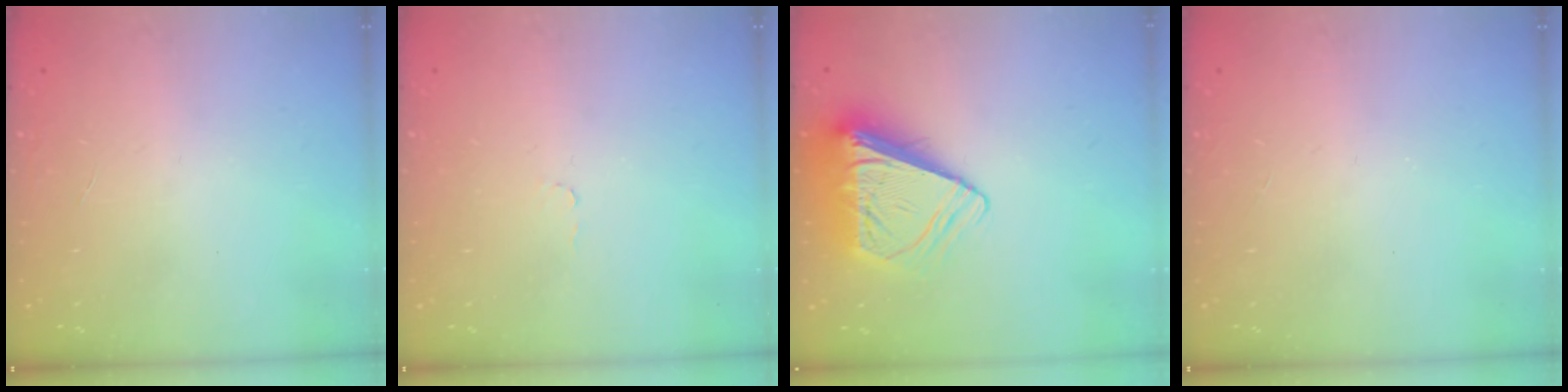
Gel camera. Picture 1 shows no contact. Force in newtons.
{"total": 2.7, "press": 2.7, "slide": 0.3}
{"total": 9.8, "press": 9.7, "slide": 1.4}
{"total": 0.0}